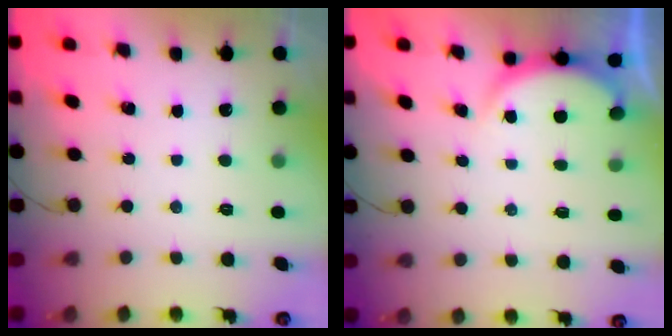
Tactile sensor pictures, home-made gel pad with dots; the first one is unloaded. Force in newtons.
{"total": 2.8, "press": 2.7, "slide": 0.6}